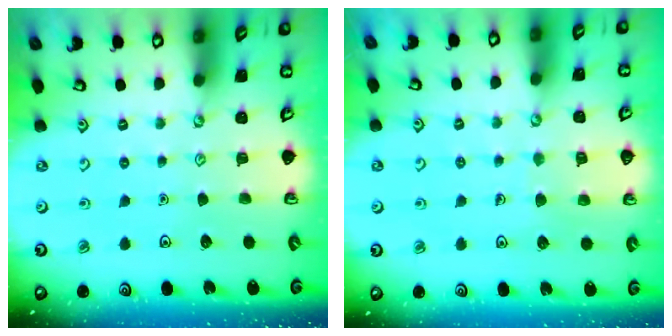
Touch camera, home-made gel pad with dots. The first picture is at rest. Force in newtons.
{"total": 5.7, "press": 5.7, "slide": 0.6}